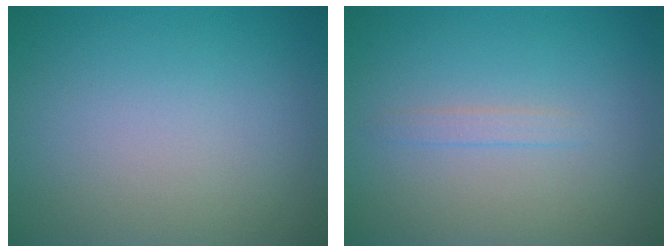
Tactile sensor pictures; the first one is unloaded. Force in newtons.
{"total": 0.9, "press": 0.9, "slide": 0.0}